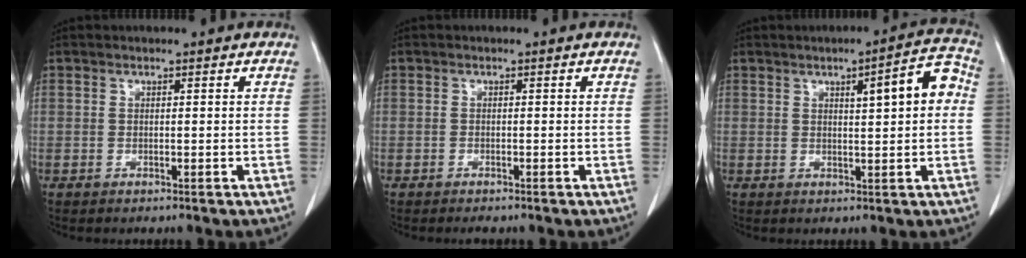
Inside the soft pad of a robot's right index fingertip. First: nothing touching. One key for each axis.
{"total": 0.9, "fx": -0.8, "fy": 0.1, "fz": 0.3, "tx": -0.008, "ty": -0.002, "tz": -0.011}
{"total": 6.9, "fx": 1.3, "fy": 1.2, "fz": 6.7, "tx": -0.087, "ty": 0.020, "tz": 0.015}